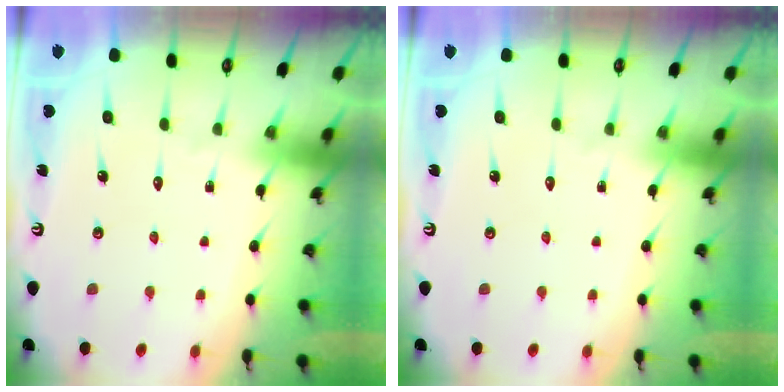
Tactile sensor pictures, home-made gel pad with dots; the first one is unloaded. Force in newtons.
{"total": 0.0}